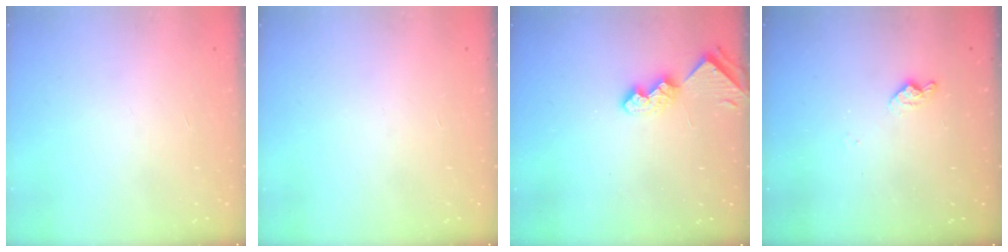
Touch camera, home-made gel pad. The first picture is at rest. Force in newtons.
{"total": 0.0}
{"total": 6.9, "press": 6.9, "slide": 0.6}
{"total": 8.6, "press": 8.5, "slide": 0.8}